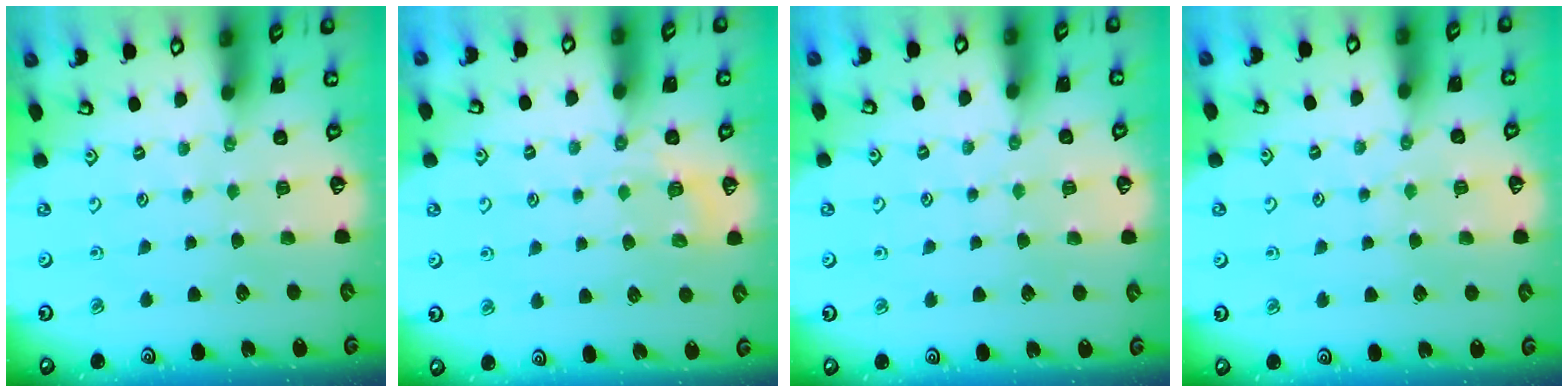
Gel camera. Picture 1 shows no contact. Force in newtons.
{"total": 5.1, "press": 4.9, "slide": 1.4}
{"total": 2.9, "press": 2.9, "slide": 0.5}
{"total": 6.3, "press": 6.3, "slide": 0.7}